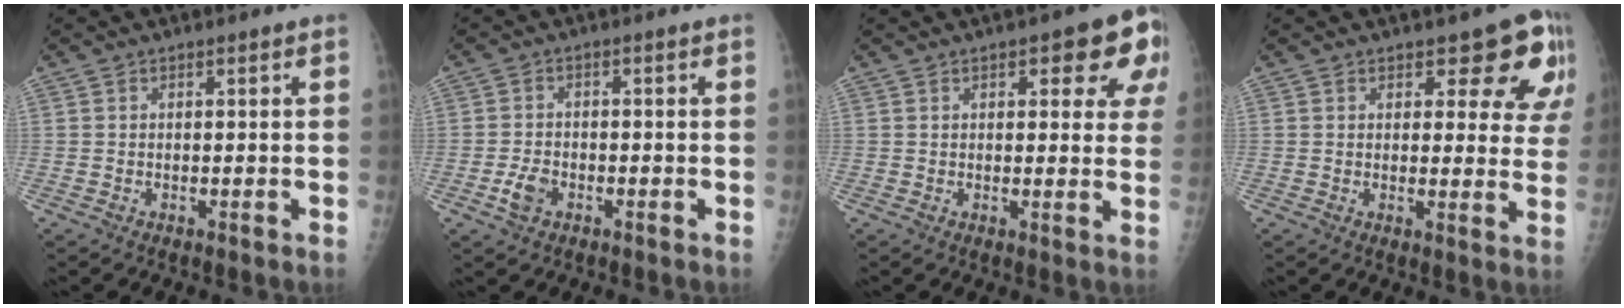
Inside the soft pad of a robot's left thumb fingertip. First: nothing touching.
{"total": 3.5, "force": [-1.8, 2.2, 2.0], "torque": [-0.039, 0.009, -0.031]}
{"total": 10.3, "force": [4.4, 4.1, 8.4], "torque": [-0.059, -0.009, 0.043]}
{"total": 9.7, "force": [6.0, 4.6, 6.2], "torque": [-0.026, -0.035, 0.065]}